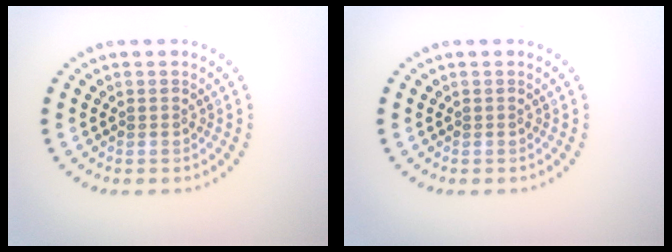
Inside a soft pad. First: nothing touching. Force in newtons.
{"total": 0.0}